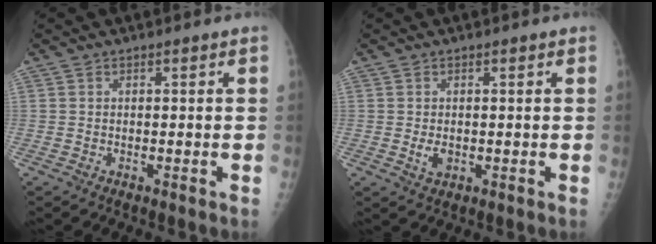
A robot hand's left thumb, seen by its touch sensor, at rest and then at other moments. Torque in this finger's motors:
{"motor_torque": [0.28, 0.50, 0.31, -0.18, 0.01]}